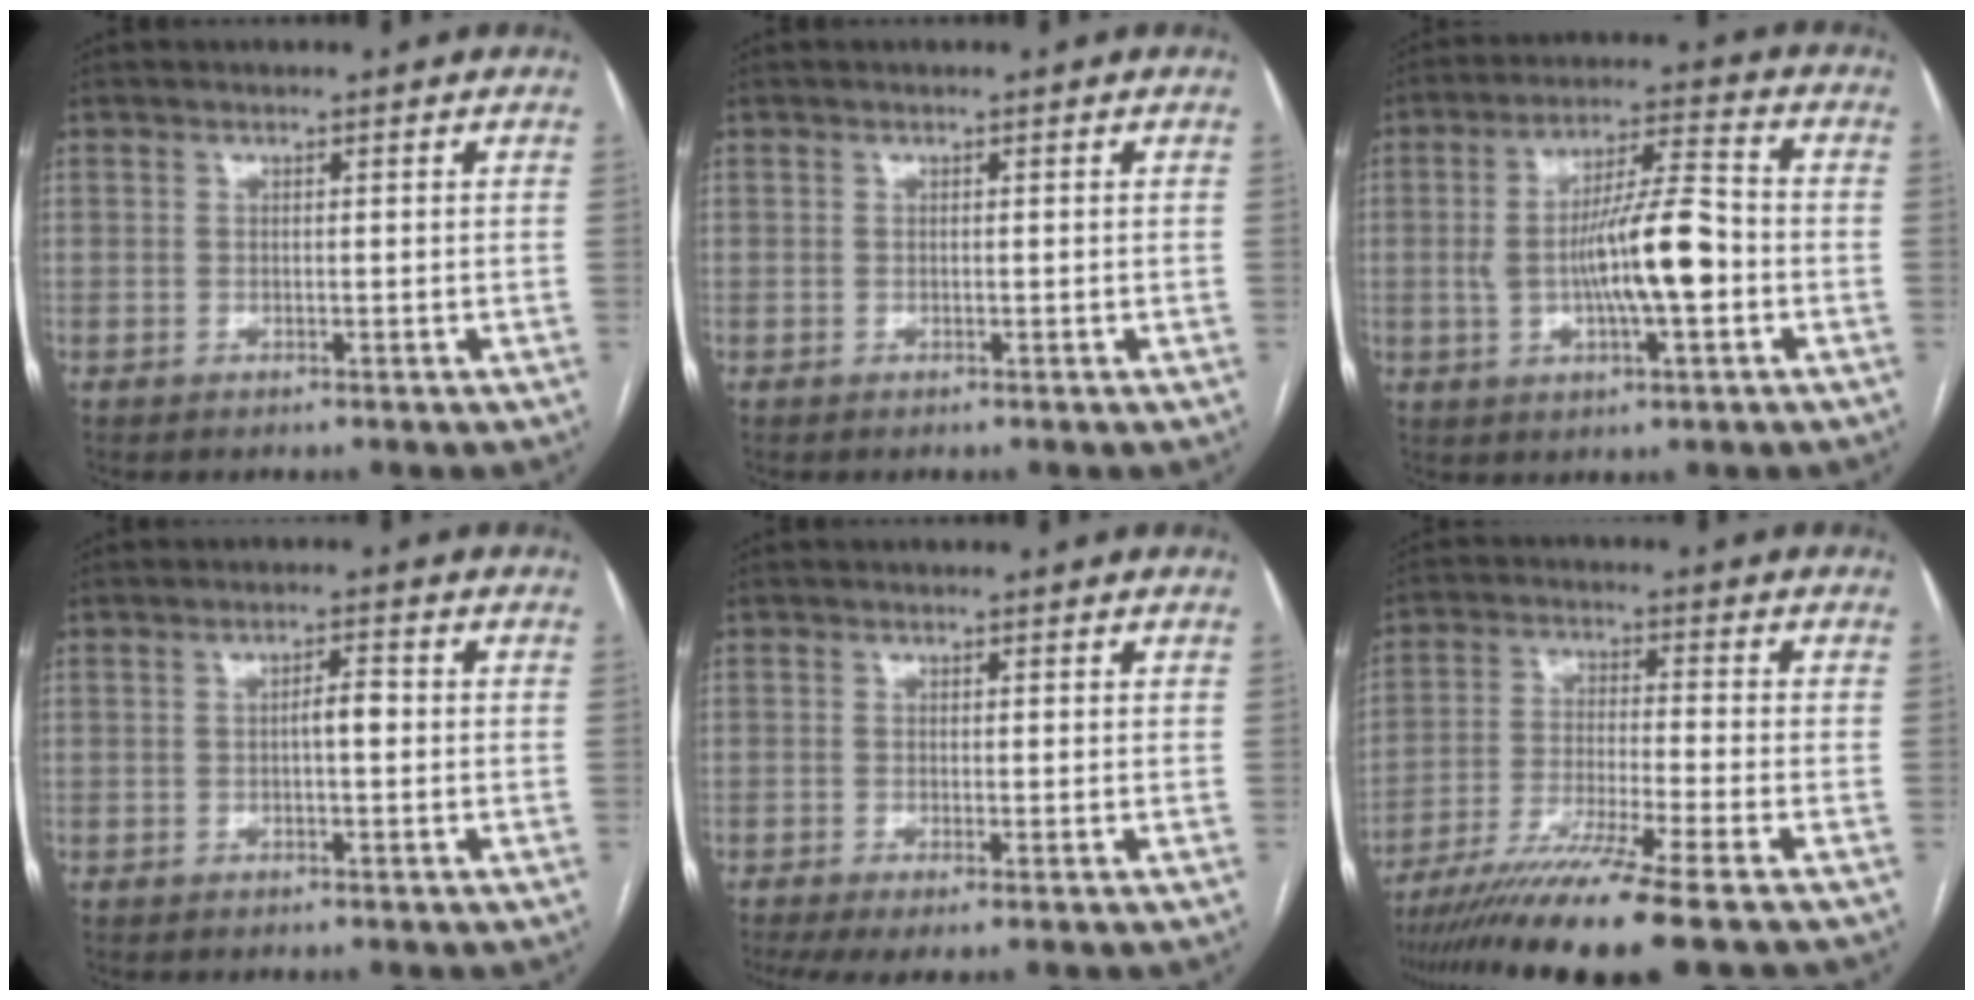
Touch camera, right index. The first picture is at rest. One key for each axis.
{"total": 0.0}
{"total": 11.4, "fx": -1.5, "fy": 2.0, "fz": 11.1, "tx": -0.203, "ty": 0.015, "tz": -0.024}
{"total": 2.4, "fx": -0.2, "fy": 0.6, "fz": 2.3, "tx": -0.036, "ty": 0.006, "tz": -0.005}
{"total": 4.4, "fx": -2.3, "fy": 0.9, "fz": 3.6, "tx": -0.063, "ty": -0.012, "tz": -0.042}
{"total": 13.3, "fx": -10.3, "fy": -1.9, "fz": 8.2, "tx": -0.141, "ty": -0.035, "tz": -0.173}